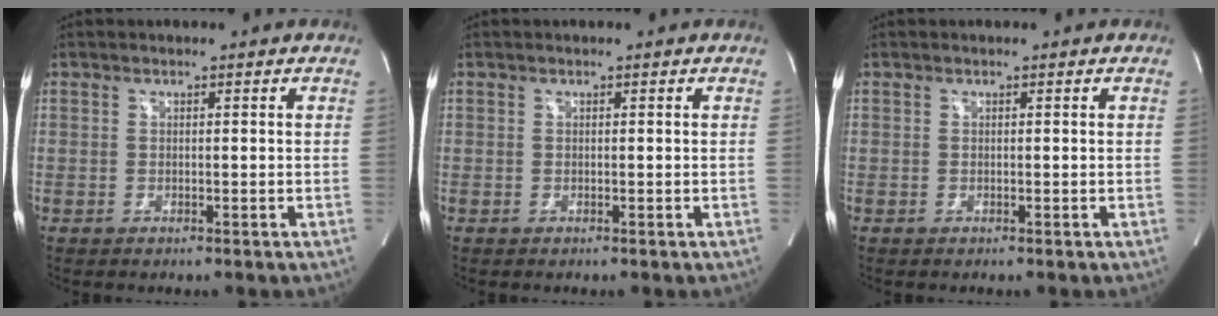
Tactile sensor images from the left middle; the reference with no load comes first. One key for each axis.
{"total": 0.0}
{"total": 0.0}